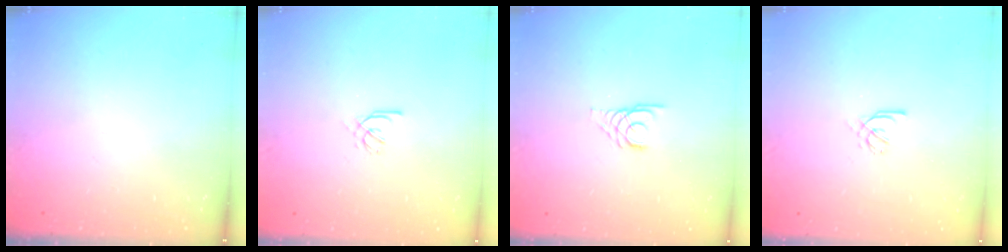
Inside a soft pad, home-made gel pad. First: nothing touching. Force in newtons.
{"total": 2.1, "press": 2.0, "slide": 0.7}
{"total": 3.0, "press": 2.9, "slide": 0.3}
{"total": 1.7, "press": 1.6, "slide": 0.5}